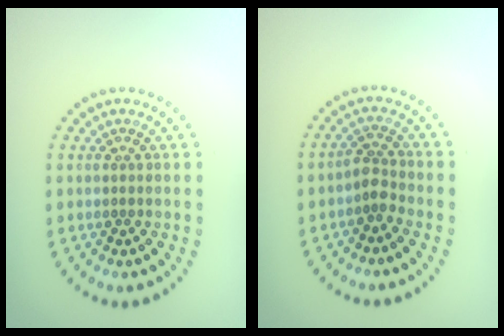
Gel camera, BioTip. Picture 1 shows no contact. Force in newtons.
{"total": 1.9, "press": 1.4, "slide": 1.3}